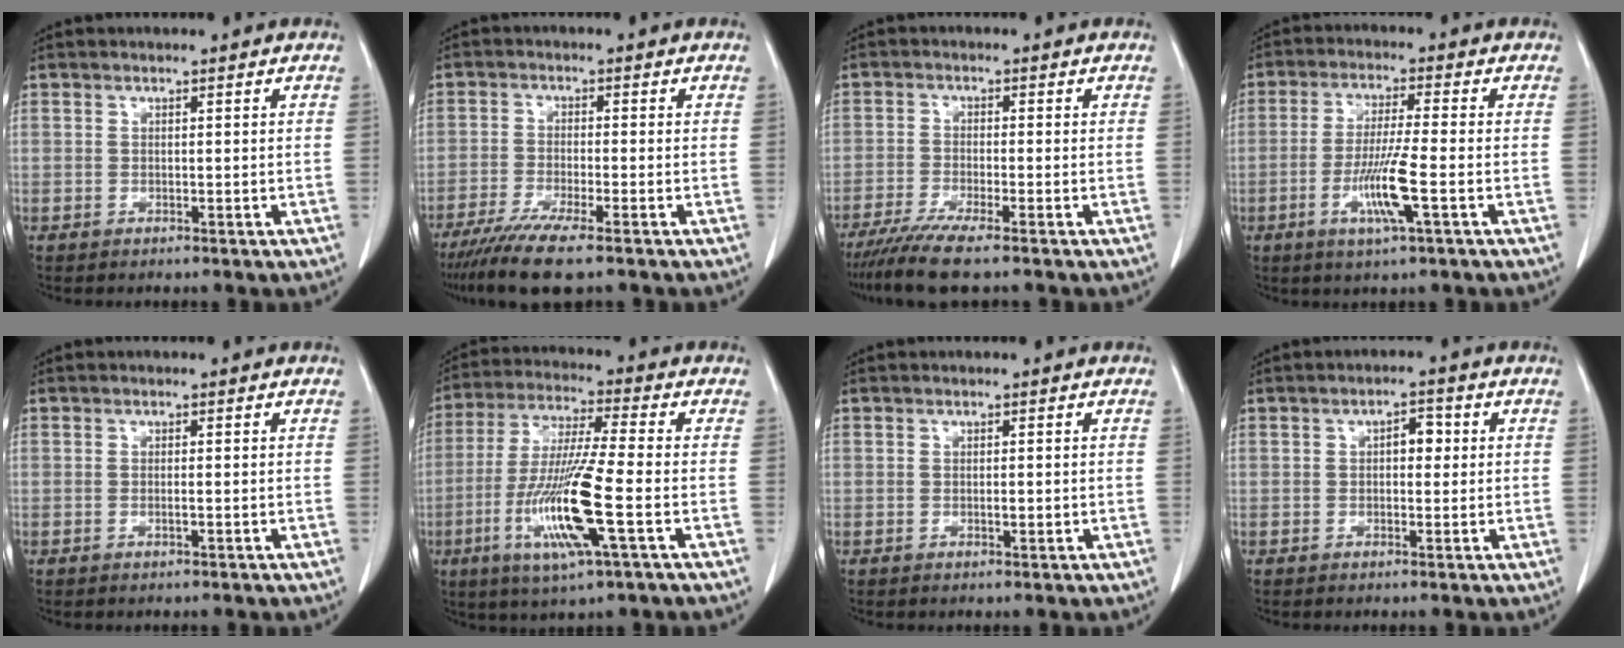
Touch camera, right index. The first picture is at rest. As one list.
[{"total": 7.8, "force": [-5.7, 0.0, 5.4], "torque": [-0.088, -0.021, -0.096]}, {"total": 6.6, "force": [-5.2, -0.6, 4.0], "torque": [-0.062, -0.018, -0.089]}, {"total": 8.0, "force": [-2.6, -0.3, 7.6], "torque": [-0.147, -0.013, -0.051]}, {"total": 0.7, "force": [-0.2, 0.0, 0.7], "torque": [-0.015, 0.000, -0.002]}, {"total": 14.5, "force": [-4.3, 0.3, 13.8], "torque": [-0.285, -0.020, -0.084]}, {"total": 1.0, "force": [-0.1, 0.3, 1.0], "torque": [-0.016, -0.001, 0.000]}, {"total": 2.8, "force": [0.4, 1.5, 2.4], "torque": [-0.032, 0.012, 0.004]}]